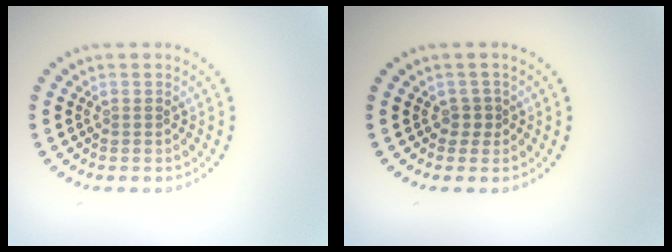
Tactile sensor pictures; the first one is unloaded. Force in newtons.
{"total": 1.2, "press": 0.9, "slide": 0.8}